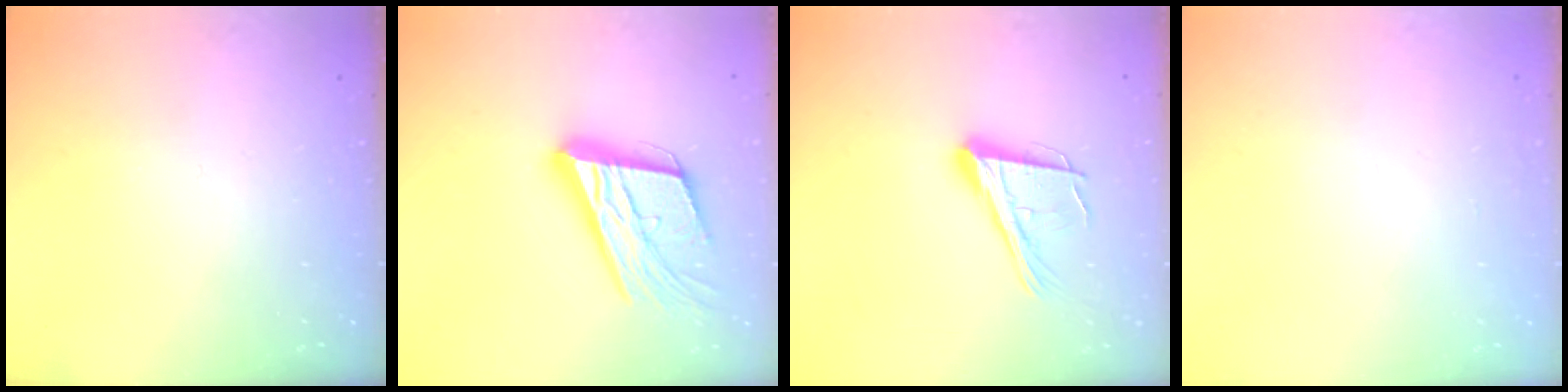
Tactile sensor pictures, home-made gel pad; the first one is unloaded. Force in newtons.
{"total": 22.7, "press": 22.3, "slide": 4.0}
{"total": 17.0, "press": 16.5, "slide": 3.9}
{"total": 0.9, "press": 0.9, "slide": 0.0}